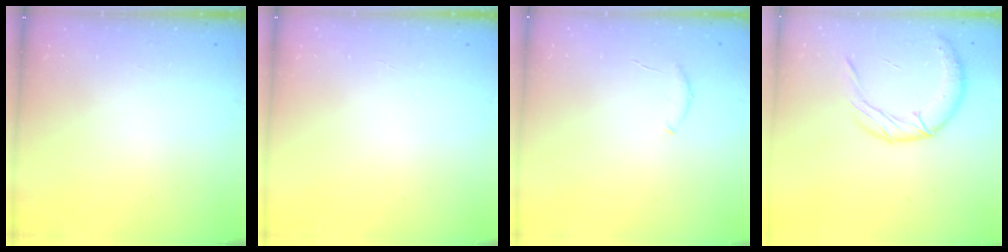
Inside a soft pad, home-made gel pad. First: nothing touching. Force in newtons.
{"total": 0.0}
{"total": 6.1, "press": 6.0, "slide": 1.1}
{"total": 14.7, "press": 14.5, "slide": 2.0}